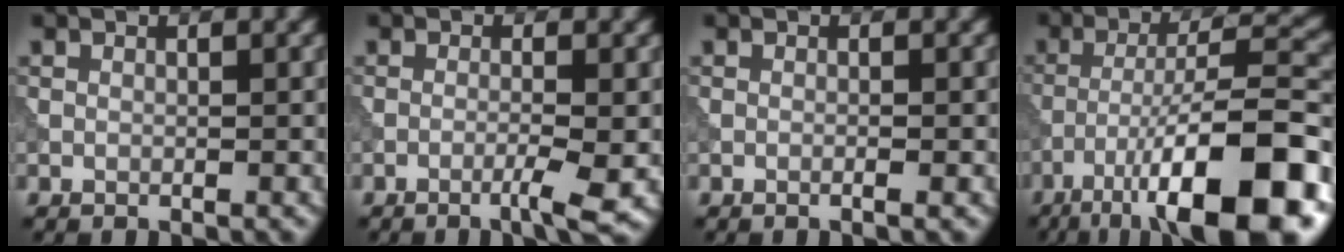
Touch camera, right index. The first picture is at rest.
{"total": 2.8, "force": [-1.1, 0.2, 2.5], "torque": [-0.040, 0.003, -0.026]}
{"total": 0.8, "force": [-0.2, 0.1, 0.8], "torque": [-0.011, -0.002, -0.009]}
{"total": 14.3, "force": [-7.9, 3.6, 11.4], "torque": [-0.182, 0.007, -0.127]}